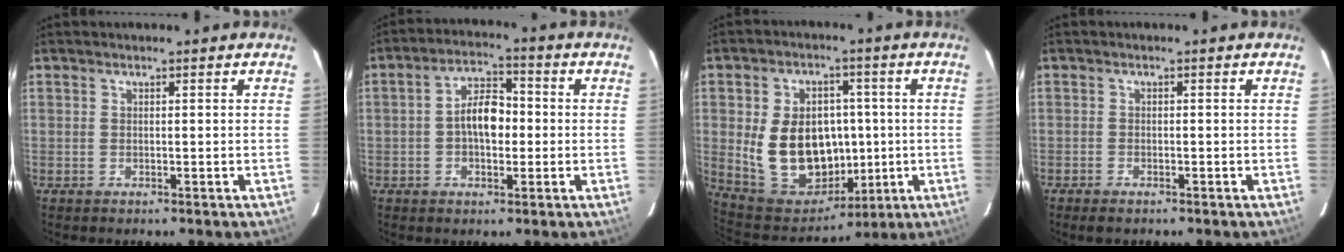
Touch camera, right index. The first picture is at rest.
{"total": 7.2, "force": [-0.6, 4.1, 5.9], "torque": [-0.106, 0.019, -0.008]}
{"total": 17.1, "force": [-0.4, 12.9, 11.3], "torque": [-0.242, 0.004, 0.021]}
{"total": 1.8, "force": [-1.5, 0.8, 0.8], "torque": [-0.022, -0.004, -0.028]}